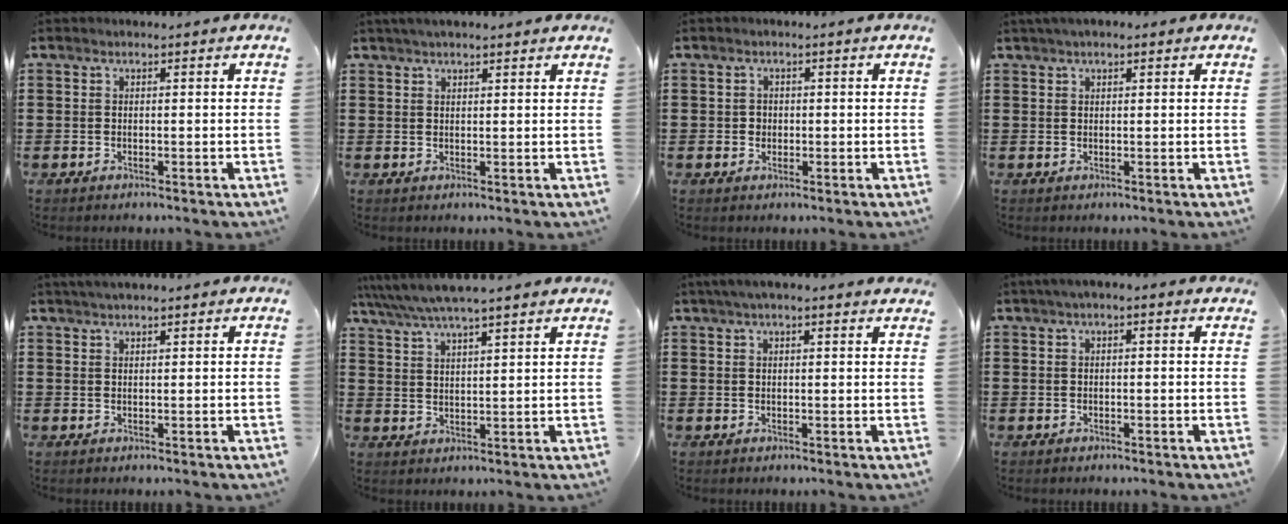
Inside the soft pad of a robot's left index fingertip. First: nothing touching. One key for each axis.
{"total": 2.1, "fx": 1.7, "fy": 0.3, "fz": 1.2, "tx": -0.025, "ty": 0.005, "tz": 0.031}
{"total": 1.2, "fx": 0.1, "fy": 1.1, "fz": 0.3, "tx": -0.010, "ty": 0.007, "tz": 0.000}
{"total": 1.5, "fx": 1.0, "fy": 0.6, "fz": 1.1, "tx": -0.022, "ty": 0.006, "tz": 0.017}
{"total": 1.9, "fx": 1.7, "fy": 0.2, "fz": 0.8, "tx": -0.018, "ty": 0.004, "tz": 0.031}
{"total": 5.6, "fx": 5.0, "fy": 0.4, "fz": 2.5, "tx": -0.065, "ty": -0.019, "tz": 0.088}
{"total": 2.9, "fx": 2.3, "fy": 0.5, "fz": 1.7, "tx": -0.039, "ty": 0.005, "tz": 0.042}
{"total": 1.3, "fx": 0.3, "fy": 0.4, "fz": 1.2, "tx": -0.024, "ty": 0.004, "tz": 0.005}